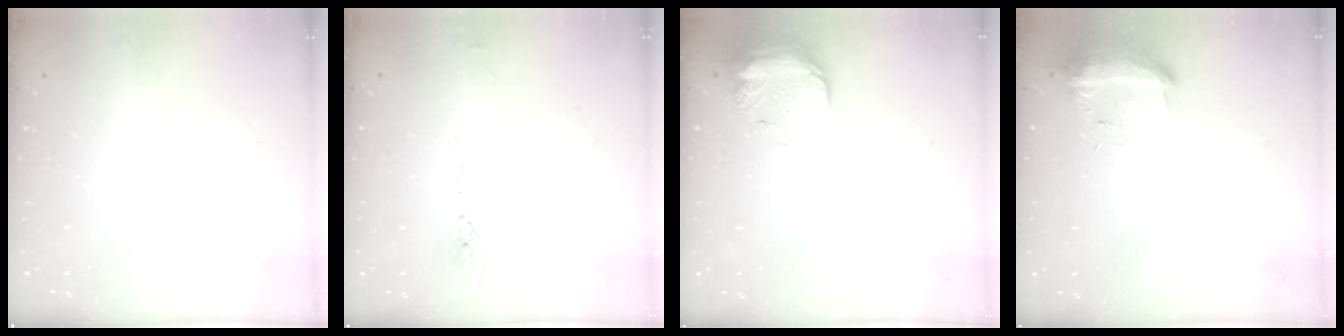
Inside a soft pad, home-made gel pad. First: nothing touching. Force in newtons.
{"total": 4.6, "press": 4.3, "slide": 1.6}
{"total": 11.4, "press": 9.6, "slide": 6.1}
{"total": 9.9, "press": 9.8, "slide": 1.0}